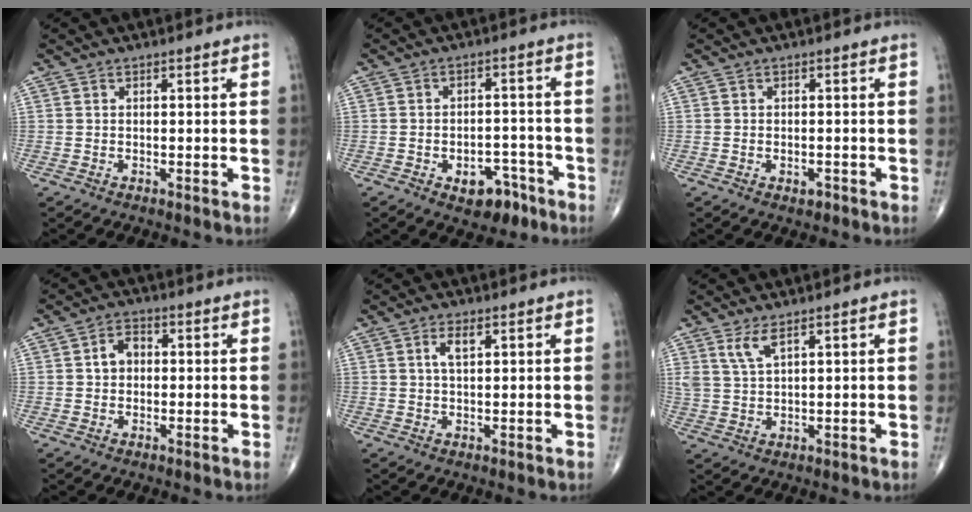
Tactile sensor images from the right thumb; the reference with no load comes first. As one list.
[{"total": 7.2, "force": [-3.9, 4.4, 4.1], "torque": [-0.024, 0.037, -0.051]}, {"total": 1.3, "force": [-0.7, 0.8, 0.8], "torque": [-0.007, 0.004, -0.007]}, {"total": 3.9, "force": [0.3, 3.0, 2.5], "torque": [-0.033, 0.016, 0.000]}, {"total": 2.8, "force": [1.2, 1.1, 2.3], "torque": [-0.047, 0.001, 0.023]}, {"total": 3.7, "force": [2.4, 1.0, 2.7], "torque": [-0.059, -0.013, 0.055]}]